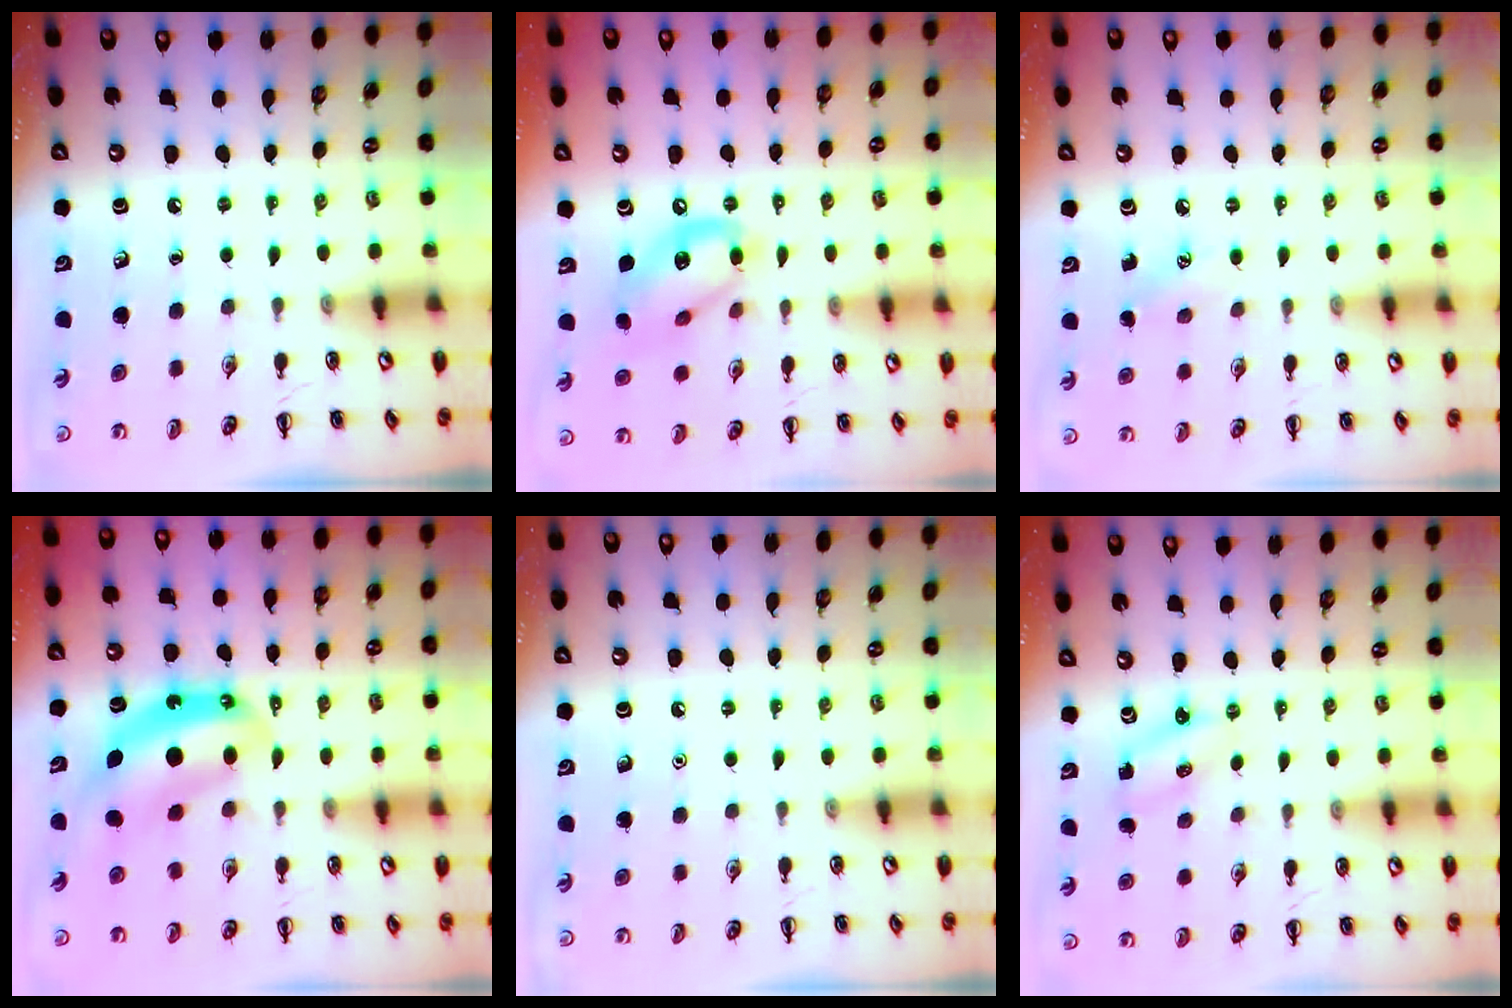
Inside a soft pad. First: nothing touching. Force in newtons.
{"total": 13.5, "press": 13.1, "slide": 3.1}
{"total": 5.4, "press": 5.2, "slide": 1.3}
{"total": 8.6, "press": 8.4, "slide": 1.9}
{"total": 1.5, "press": 1.5, "slide": 0.1}
{"total": 2.0, "press": 1.9, "slide": 0.6}